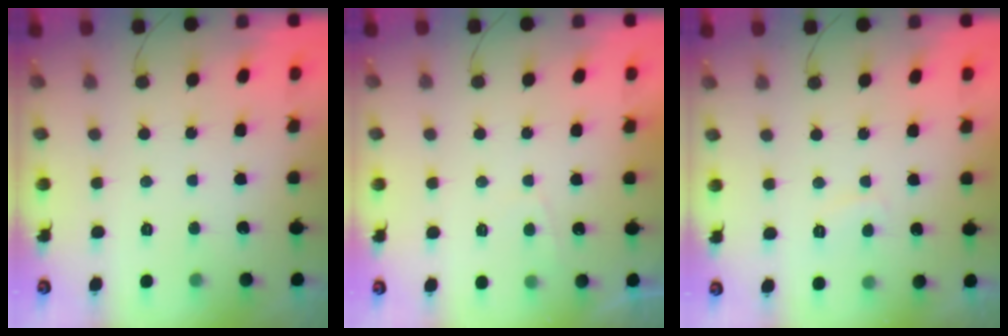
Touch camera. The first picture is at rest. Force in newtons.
{"total": 1.1, "press": 0.9, "slide": 0.5}
{"total": 2.7, "press": 2.6, "slide": 0.8}